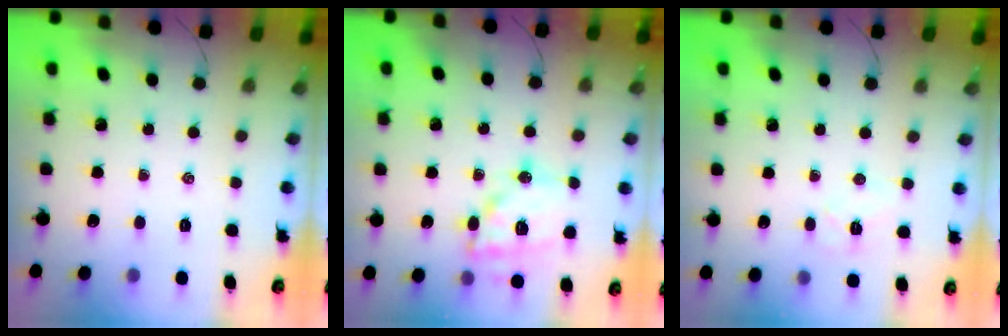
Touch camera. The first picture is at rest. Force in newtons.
{"total": 15.6, "press": 15.5, "slide": 2.2}
{"total": 5.7, "press": 5.6, "slide": 0.9}